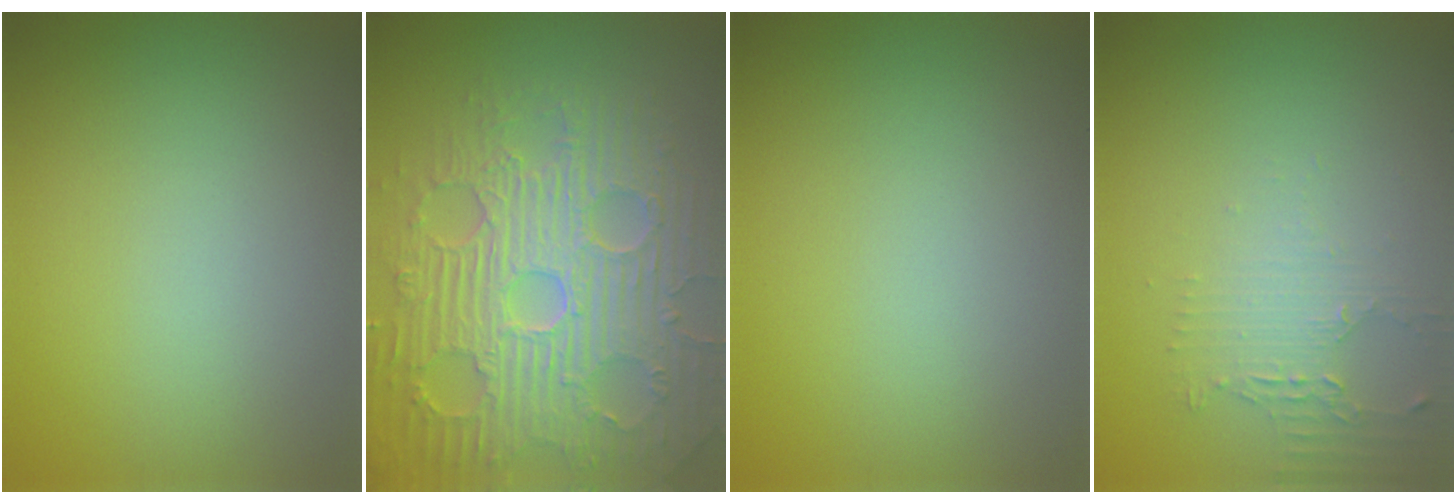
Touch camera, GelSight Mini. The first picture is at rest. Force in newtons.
{"total": 9.4, "press": 6.8, "slide": 6.4}
{"total": 0.0}
{"total": 2.1, "press": 1.6, "slide": 1.4}